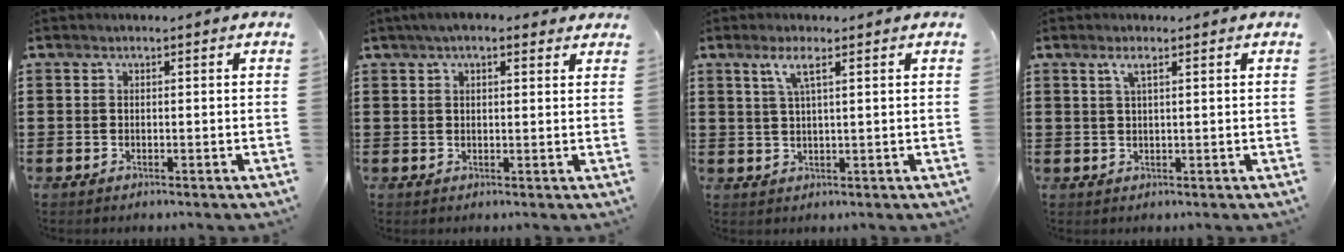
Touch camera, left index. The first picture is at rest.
{"total": 3.5, "force": [2.4, 1.2, 2.2], "torque": [-0.049, 0.009, 0.043]}
{"total": 3.4, "force": [1.6, 0.4, 3.0], "torque": [-0.065, 0.002, 0.026]}
{"total": 2.0, "force": [1.0, 0.3, 1.8], "torque": [-0.038, 0.002, 0.016]}